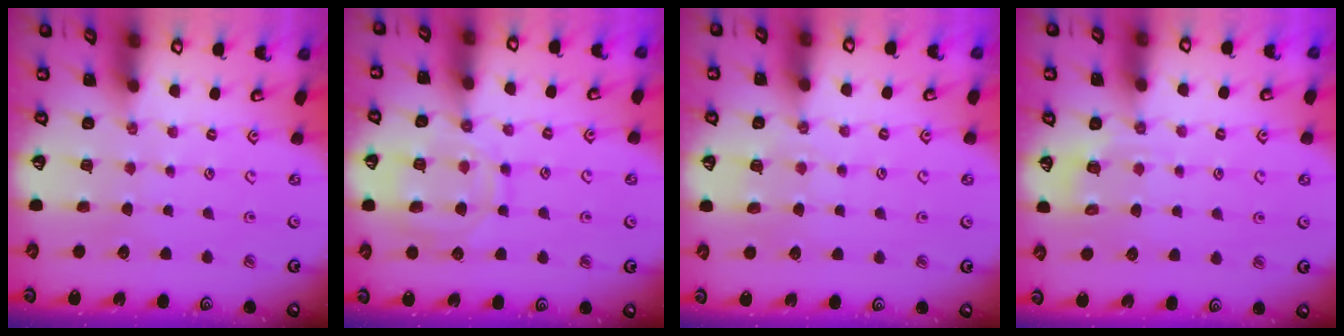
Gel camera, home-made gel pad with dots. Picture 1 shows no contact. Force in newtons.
{"total": 12.8, "press": 12.7, "slide": 1.2}
{"total": 4.8, "press": 4.8, "slide": 0.5}
{"total": 2.9, "press": 2.6, "slide": 1.2}